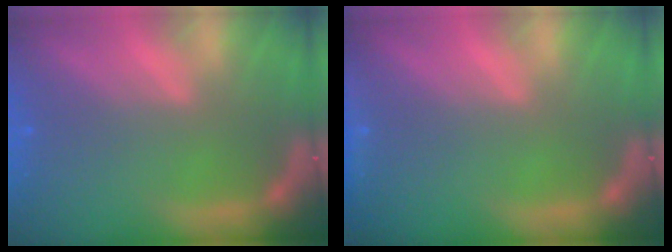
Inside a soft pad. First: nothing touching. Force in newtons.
{"total": 1.4}